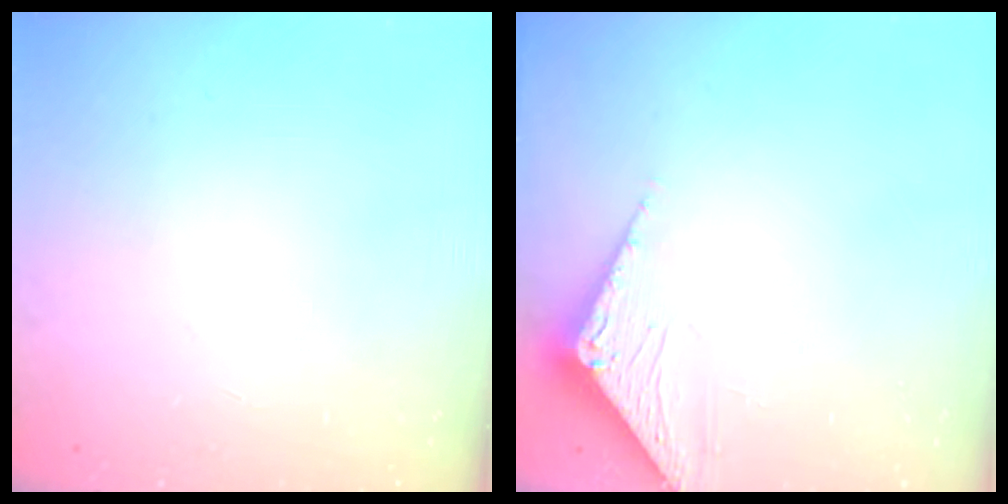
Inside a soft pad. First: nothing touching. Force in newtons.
{"total": 3.3, "press": 3.2, "slide": 0.3}